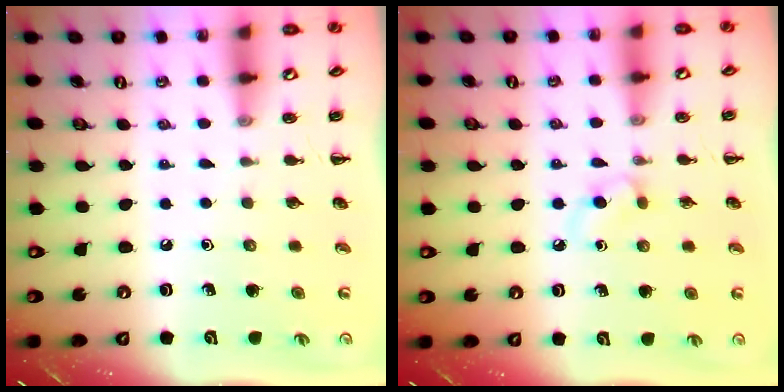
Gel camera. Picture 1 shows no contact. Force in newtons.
{"total": 2.9, "press": 2.7, "slide": 1.2}